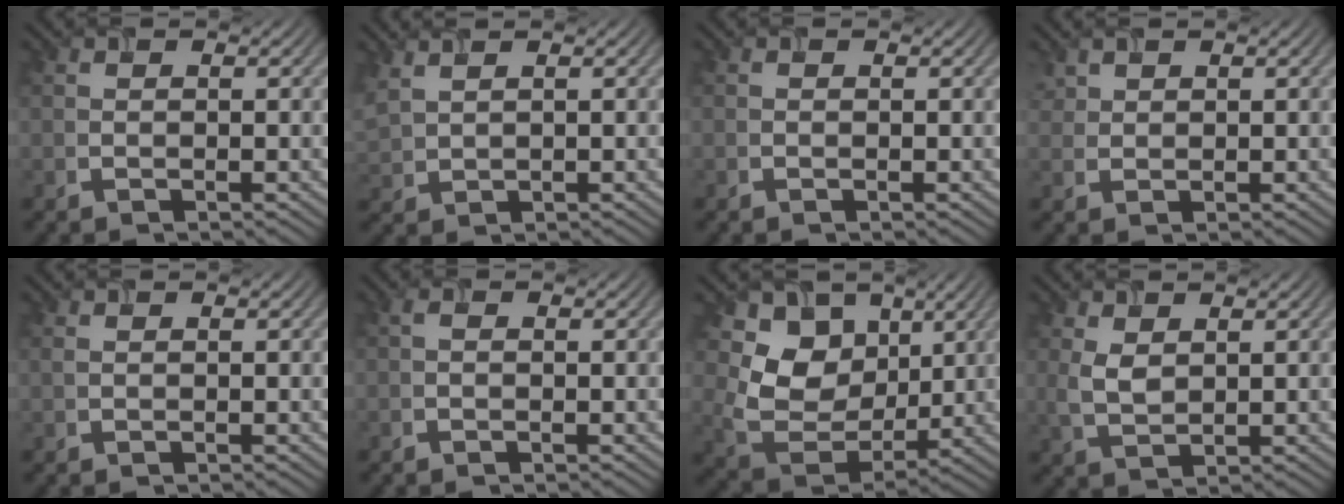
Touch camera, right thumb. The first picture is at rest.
{"total": 3.0, "force": [2.2, 1.0, 1.7], "torque": [-0.057, 0.010, 0.052]}
{"total": 0.0}
{"total": 1.7, "force": [1.3, 0.9, 0.4], "torque": [-0.013, 0.001, 0.034]}
{"total": 0.5, "force": [0.2, 0.2, 0.4], "torque": [-0.014, 0.001, 0.004]}
{"total": 0.6, "force": [0.0, 0.3, 0.5], "torque": [-0.013, 0.001, 0.000]}
{"total": 10.3, "force": [3.5, 7.9, 5.7], "torque": [-0.122, -0.019, 0.056]}
{"total": 3.1, "force": [1.2, 1.8, 2.2], "torque": [-0.060, -0.004, 0.028]}